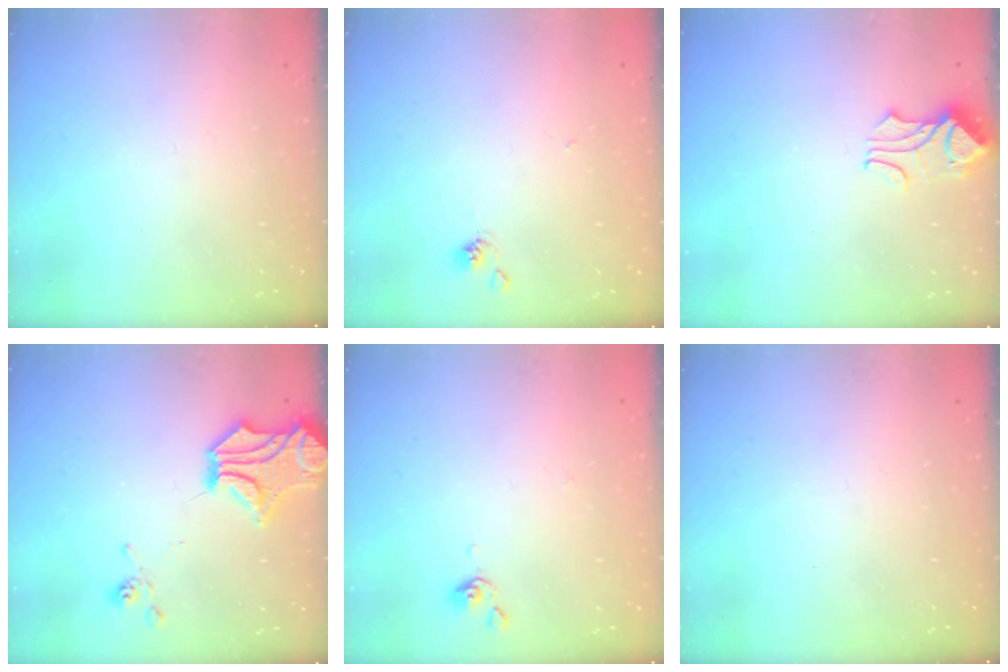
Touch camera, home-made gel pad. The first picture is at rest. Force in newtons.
{"total": 1.9, "press": 1.9, "slide": 0.2}
{"total": 1.5, "press": 1.3, "slide": 0.9}
{"total": 5.6, "press": 5.1, "slide": 2.5}
{"total": 0.0}
{"total": 0.0}